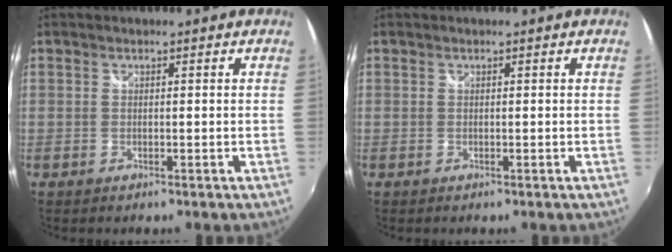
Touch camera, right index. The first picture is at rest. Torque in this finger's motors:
{"motor_torque": [-0.05, 0.08, -0.01, 0.01]}